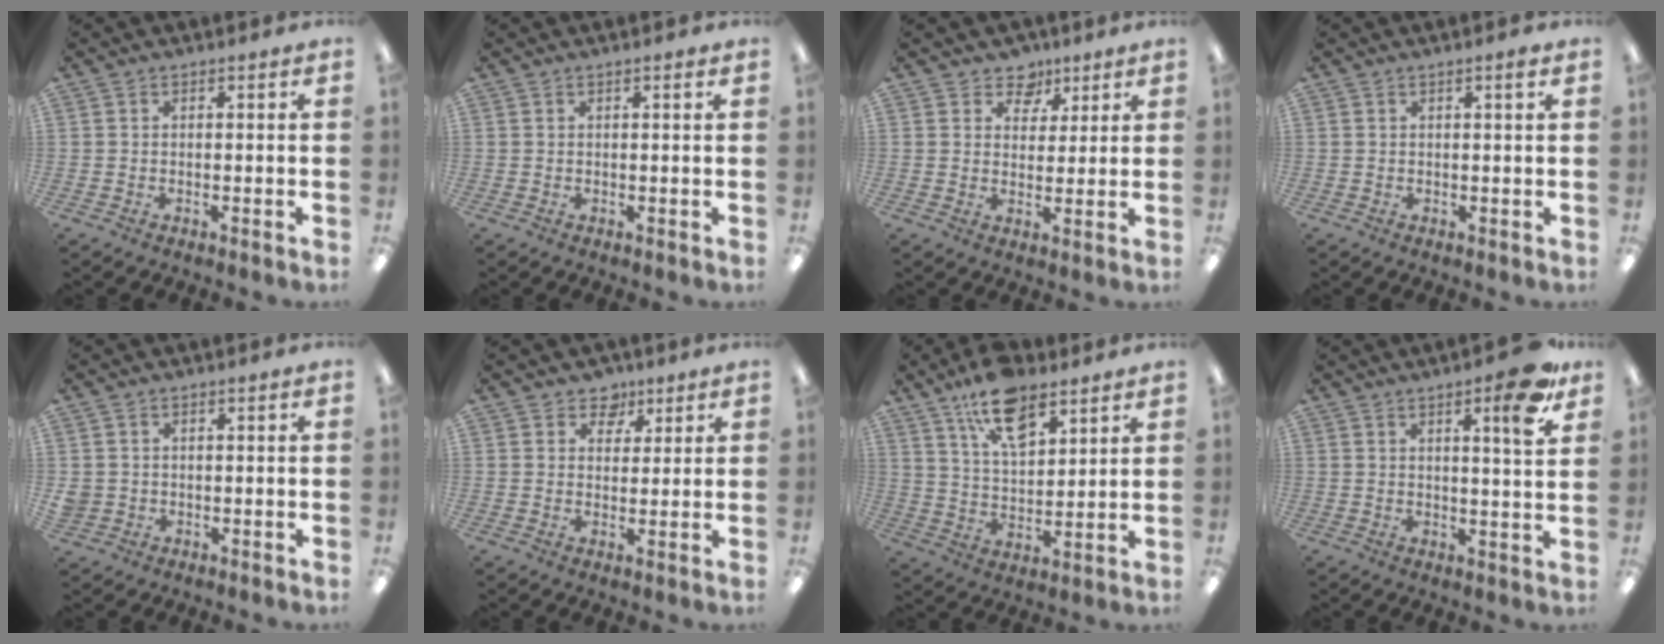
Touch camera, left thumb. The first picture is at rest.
{"total": 0.8, "force": [0.5, 0.1, 0.6], "torque": [-0.012, 0.002, 0.009]}
{"total": 6.2, "force": [4.2, 4.4, 1.2], "torque": [-0.013, -0.023, 0.075]}
{"total": 1.4, "force": [0.9, 0.1, 1.1], "torque": [-0.014, 0.000, 0.013]}
{"total": 2.4, "force": [0.4, 2.3, 0.4], "torque": [-0.011, 0.004, 0.007]}
{"total": 5.2, "force": [3.4, 3.8, 1.2], "torque": [-0.008, -0.015, 0.057]}
{"total": 13.5, "force": [9.0, 6.5, 7.8], "torque": [-0.123, -0.041, 0.160]}
{"total": 8.8, "force": [5.3, 1.8, 6.8], "torque": [-0.086, -0.027, 0.079]}